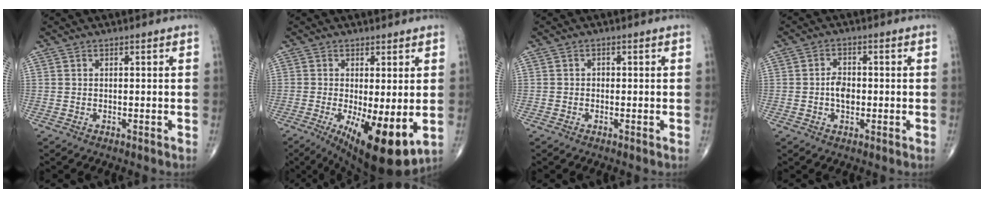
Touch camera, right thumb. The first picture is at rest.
{"total": 13.4, "force": [-3.0, 4.4, 12.3], "torque": [-0.188, -0.028, -0.032]}
{"total": 0.7, "force": [-0.2, 0.7, 0.2], "torque": [0.003, 0.004, -0.006]}
{"total": 3.7, "force": [-0.4, 2.4, 2.8], "torque": [-0.039, 0.003, -0.013]}